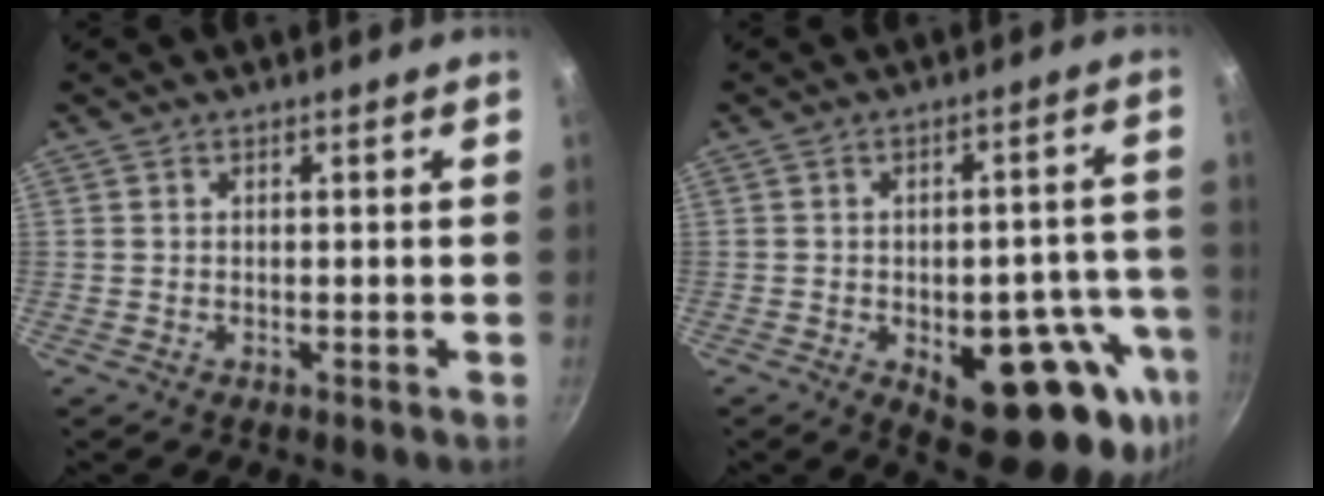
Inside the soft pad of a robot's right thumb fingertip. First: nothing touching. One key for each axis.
{"total": 19.7, "fx": -7.1, "fy": 9.4, "fz": 15.8, "tx": -0.131, "ty": 0.012, "tz": -0.085}